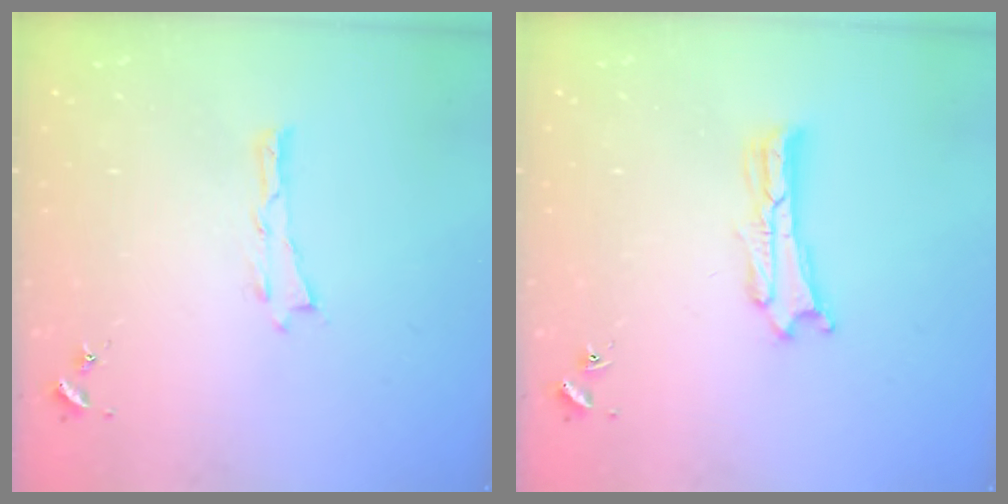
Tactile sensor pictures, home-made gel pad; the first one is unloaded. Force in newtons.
{"total": 1.8, "press": 1.8, "slide": 0.3}